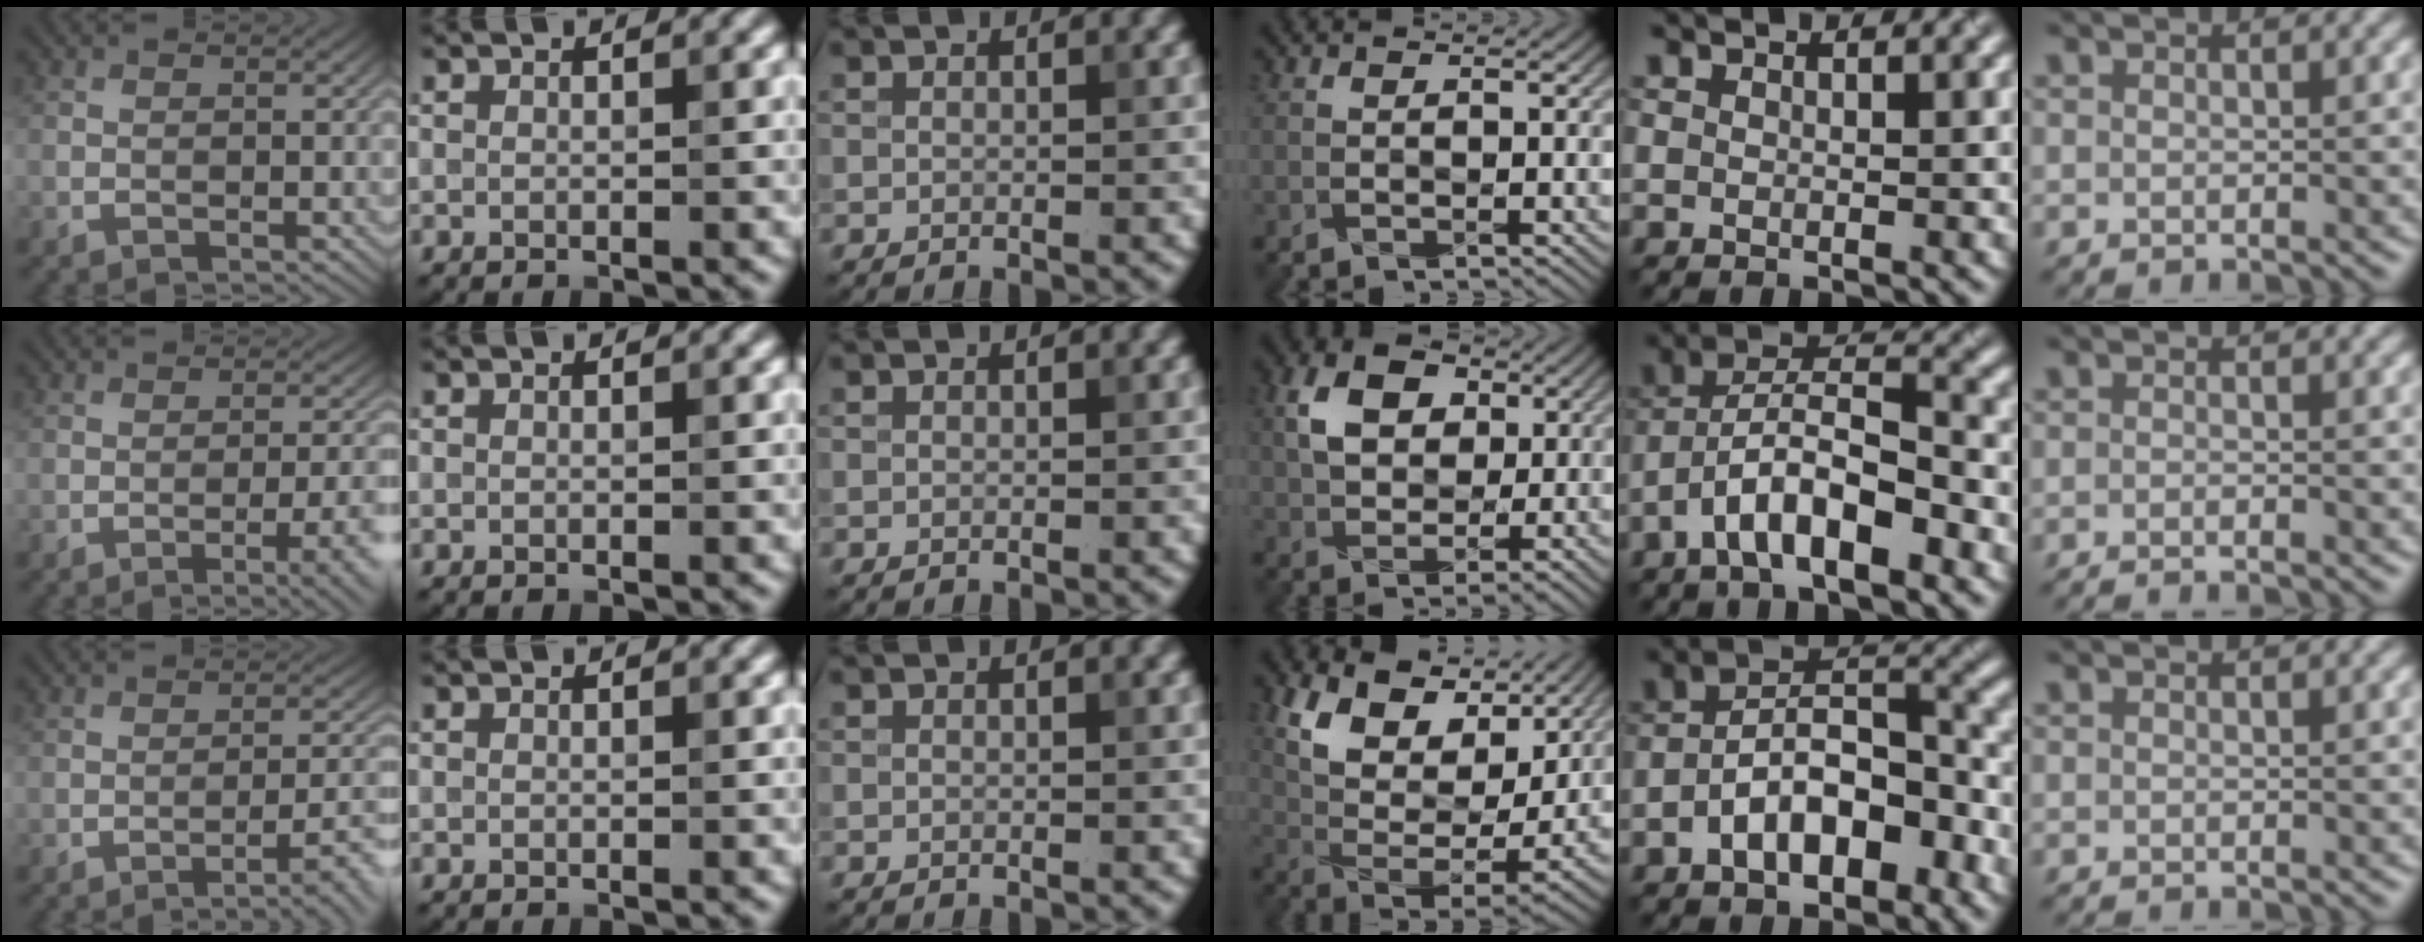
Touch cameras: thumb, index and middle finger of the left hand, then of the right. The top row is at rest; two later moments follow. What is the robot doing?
{"motion": "wrap", "object": "scarf"}